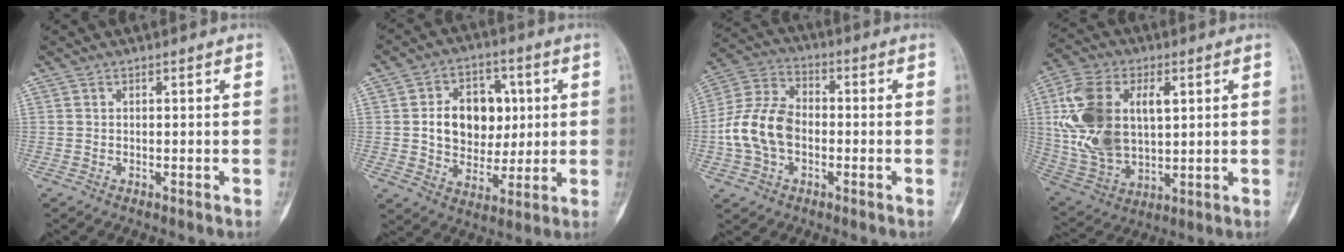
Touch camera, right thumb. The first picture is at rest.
{"total": 13.8, "force": [1.9, 10.4, 8.8], "torque": [-0.087, 0.004, 0.038]}
{"total": 12.5, "force": [-2.1, 8.7, 8.8], "torque": [-0.170, 0.034, -0.048]}
{"total": 19.4, "force": [4.0, 11.8, 14.9], "torque": [-0.291, -0.005, 0.082]}